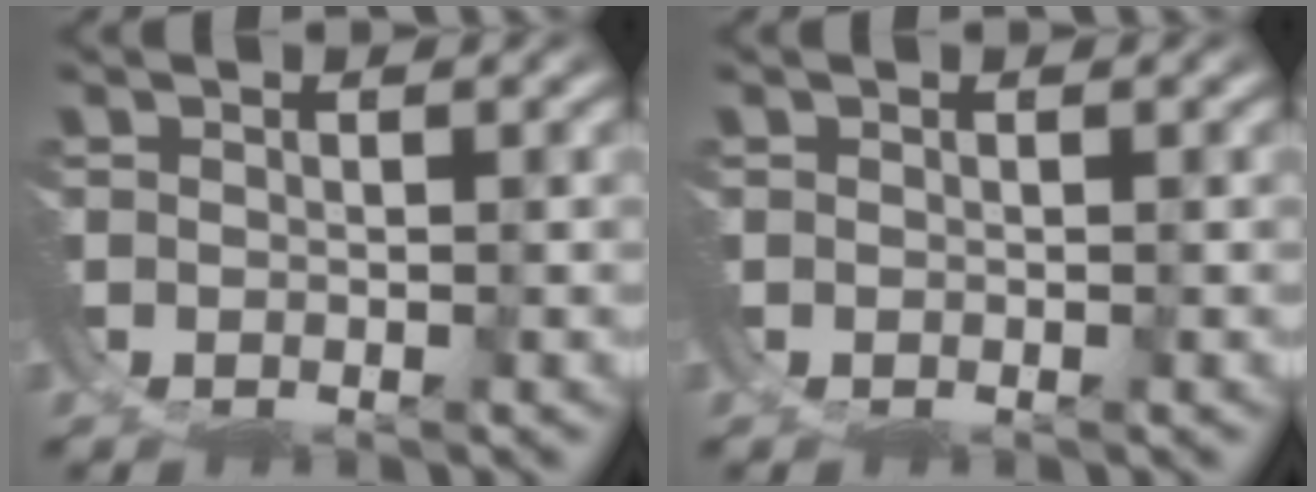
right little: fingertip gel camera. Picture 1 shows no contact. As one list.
[{"total": 0.0}]